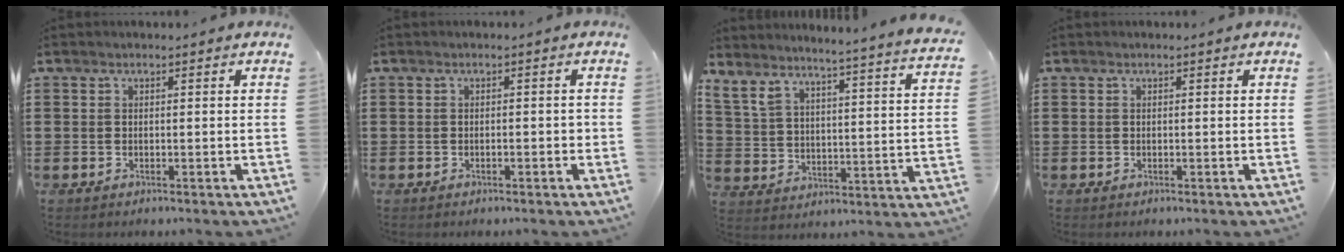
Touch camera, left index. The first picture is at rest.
{"total": 1.0, "force": [-0.6, 0.3, 0.7], "torque": [-0.016, -0.002, -0.011]}
{"total": 4.7, "force": [4.3, 0.3, 1.9], "torque": [-0.059, -0.040, 0.068]}
{"total": 0.0}